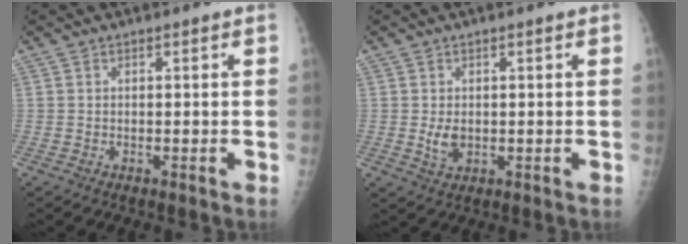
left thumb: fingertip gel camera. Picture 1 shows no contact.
{"total": 2.9, "force": [0.0, 1.9, 2.2], "torque": [-0.034, -0.007, 0.007]}